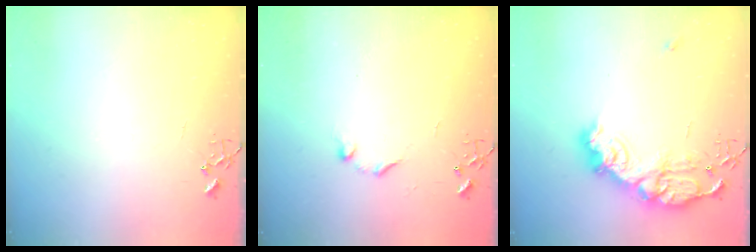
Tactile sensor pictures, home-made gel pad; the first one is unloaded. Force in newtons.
{"total": 7.1, "press": 7.1, "slide": 0.8}
{"total": 18.7, "press": 18.7, "slide": 1.3}